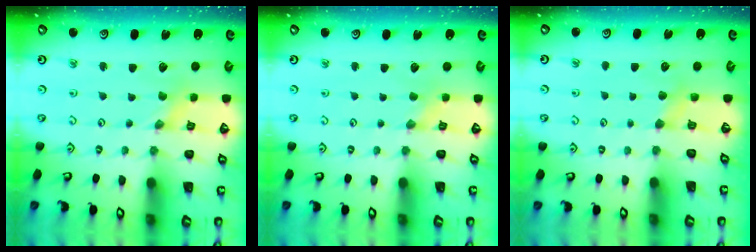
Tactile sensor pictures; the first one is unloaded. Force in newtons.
{"total": 0.7, "press": 0.7, "slide": 0.2}
{"total": 4.0, "press": 4.0, "slide": 0.6}